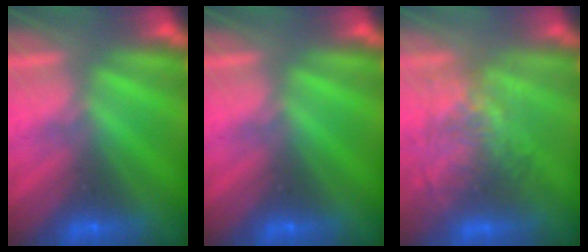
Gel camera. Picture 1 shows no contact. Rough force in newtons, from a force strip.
{"total": 0.0}
{"total": 3.7}